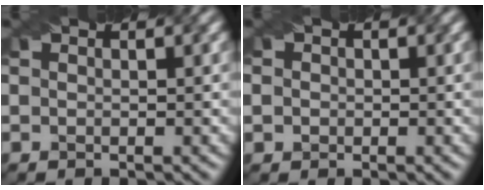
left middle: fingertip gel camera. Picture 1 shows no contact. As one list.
[{"total": 2.9, "force": [1.0, 2.4, 1.2], "torque": [-0.012, 0.024, -0.001]}]